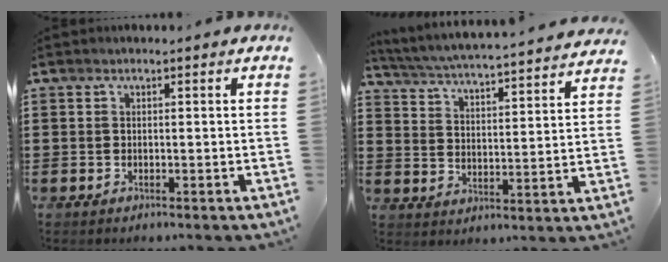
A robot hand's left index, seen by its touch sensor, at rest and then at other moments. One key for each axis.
{"total": 4.4, "fx": 4.2, "fy": -0.7, "fz": 1.2, "tx": -0.046, "ty": -0.039, "tz": 0.064}